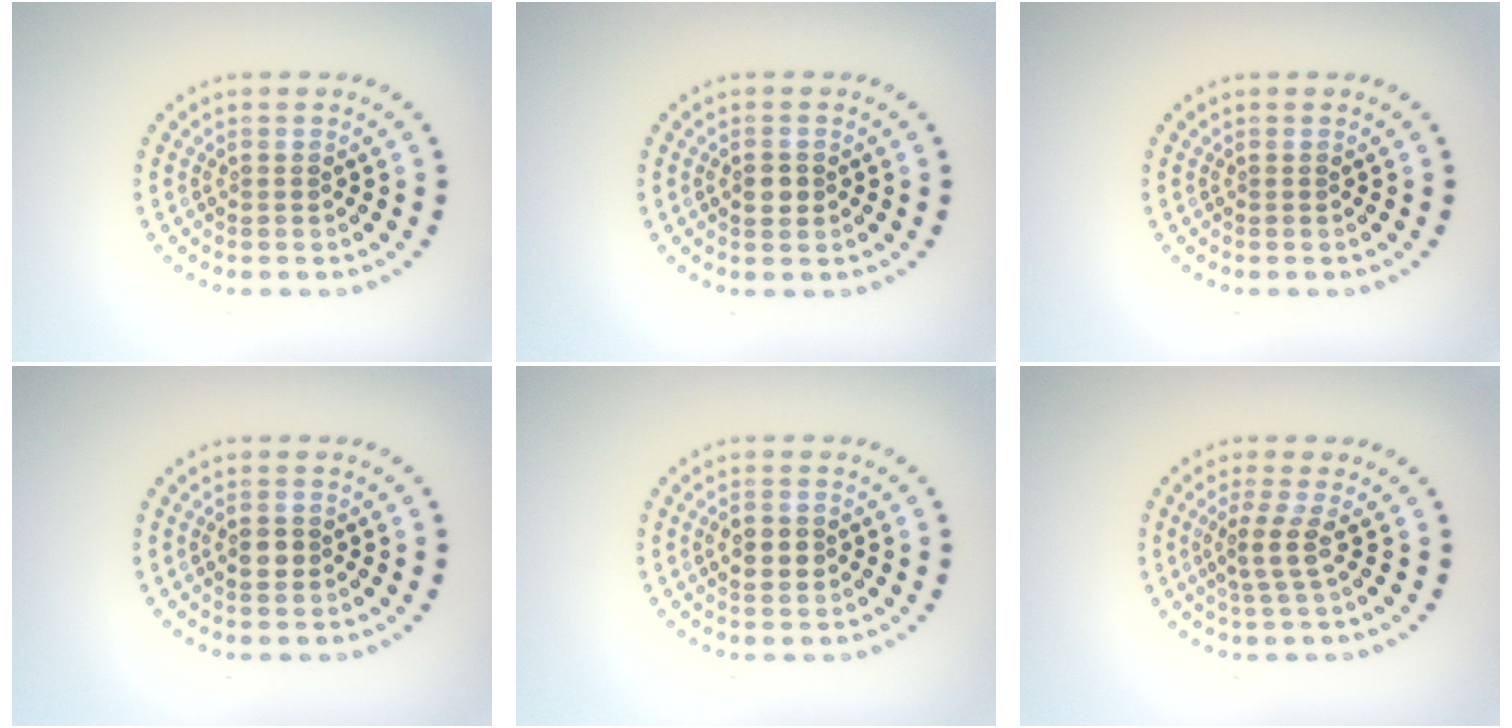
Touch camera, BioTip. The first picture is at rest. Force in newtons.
{"total": 1.6, "press": 1.5, "slide": 0.3}
{"total": 0.0}
{"total": 1.5, "press": 1.5, "slide": 0.3}
{"total": 2.7, "press": 2.7, "slide": 0.1}
{"total": 2.1, "press": 1.6, "slide": 1.5}